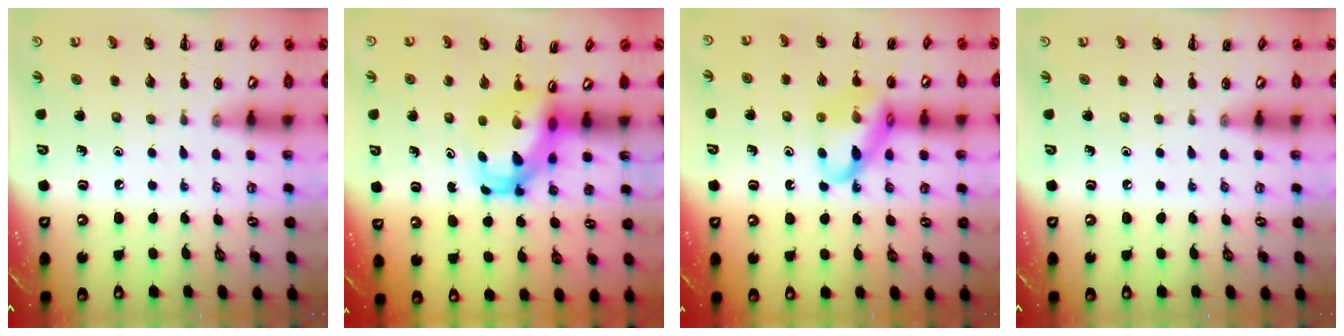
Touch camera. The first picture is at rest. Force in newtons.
{"total": 5.6, "press": 5.4, "slide": 1.4}
{"total": 16.0, "press": 15.7, "slide": 2.8}
{"total": 0.0}